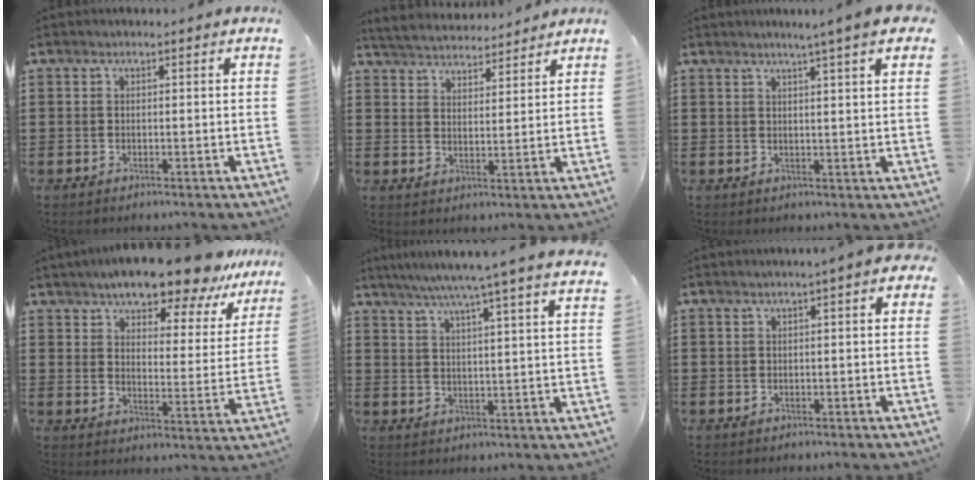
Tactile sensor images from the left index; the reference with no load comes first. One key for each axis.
{"total": 4.1, "fx": 4.1, "fy": 0.7, "fz": -0.1, "tx": -0.018, "ty": -0.021, "tz": 0.072}
{"total": 4.8, "fx": 3.4, "fy": -0.3, "fz": 3.4, "tx": -0.066, "ty": -0.009, "tz": 0.057}
{"total": 11.0, "fx": 9.7, "fy": 1.5, "fz": 4.9, "tx": -0.103, "ty": -0.046, "tz": 0.170}
{"total": 6.3, "fx": 5.3, "fy": -1.4, "fz": 3.1, "tx": -0.076, "ty": -0.029, "tz": 0.087}
{"total": 1.5, "fx": 0.3, "fy": 0.1, "fz": 1.5, "tx": -0.027, "ty": -0.002, "tz": 0.007}